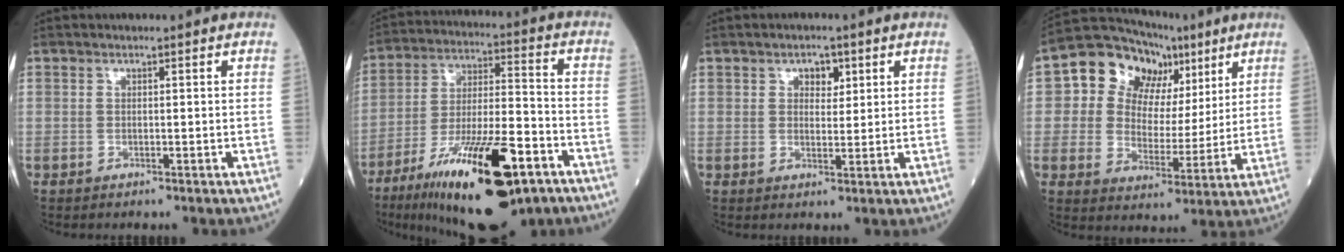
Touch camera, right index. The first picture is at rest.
{"total": 21.7, "force": [-12.2, 5.0, 17.3], "torque": [-0.277, -0.025, -0.198]}
{"total": 3.0, "force": [1.4, 1.8, 1.9], "torque": [-0.022, 0.004, 0.021]}
{"total": 12.8, "force": [5.4, 9.6, 6.5], "torque": [-0.094, 0.045, 0.093]}